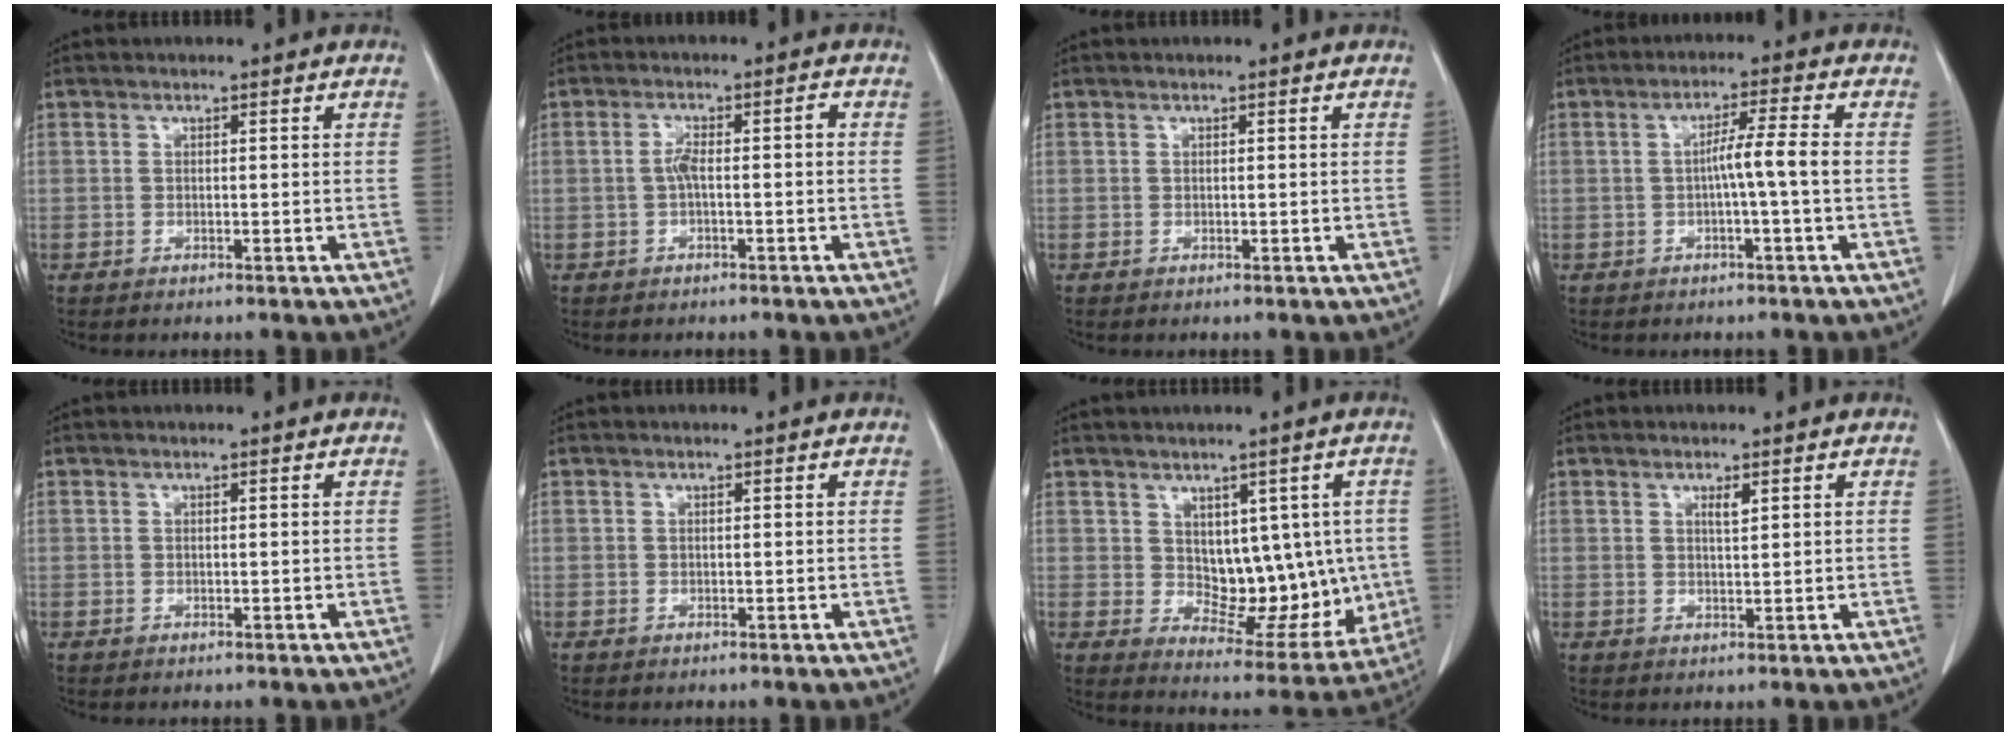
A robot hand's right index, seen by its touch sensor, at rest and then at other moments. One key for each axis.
{"total": 3.3, "fx": -0.5, "fy": 0.7, "fz": 3.2, "tx": -0.060, "ty": 0.015, "tz": -0.008}
{"total": 0.0}
{"total": 4.6, "fx": -0.7, "fy": -0.9, "fz": 4.5, "tx": -0.076, "ty": 0.010, "tz": -0.011}
{"total": 0.0}
{"total": 0.0}
{"total": 11.3, "fx": 1.0, "fy": 6.7, "fz": 9.1, "tx": -0.095, "ty": 0.007, "tz": 0.036}
{"total": 1.5, "fx": 0.8, "fy": 0.2, "fz": 1.3, "tx": -0.024, "ty": -0.003, "tz": 0.014}